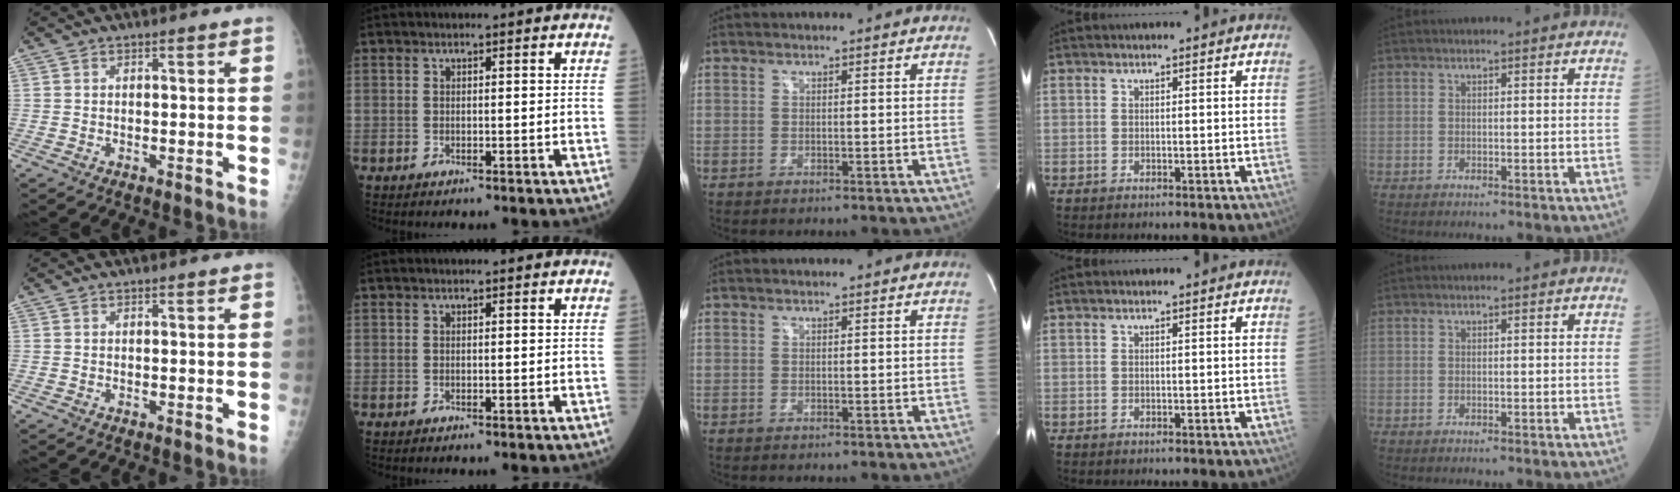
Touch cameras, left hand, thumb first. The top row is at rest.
{}